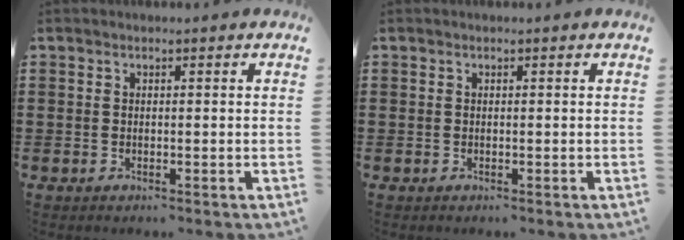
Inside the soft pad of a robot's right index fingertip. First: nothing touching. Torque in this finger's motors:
{"motor_torque": [0.00, 0.00, 0.00, 0.00]}